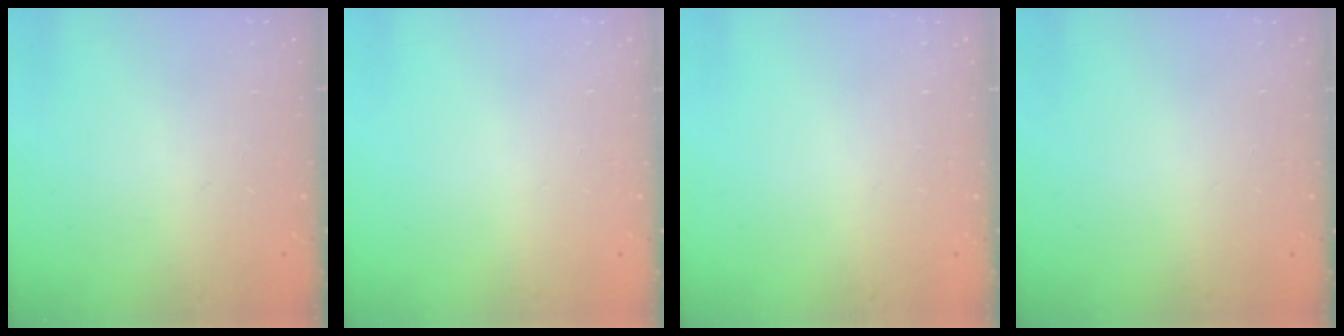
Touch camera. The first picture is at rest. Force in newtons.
{"total": 0.0}
{"total": 0.0}
{"total": 0.0}